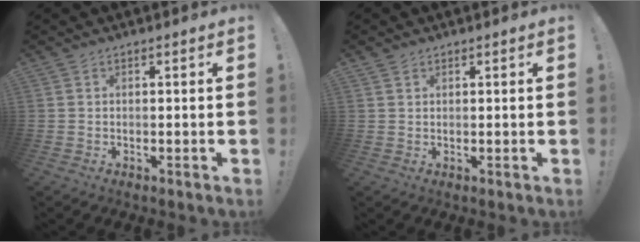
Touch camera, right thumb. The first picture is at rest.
{"total": 1.4, "force": [1.2, 0.7, 0.1], "torque": [0.001, -0.006, 0.024]}